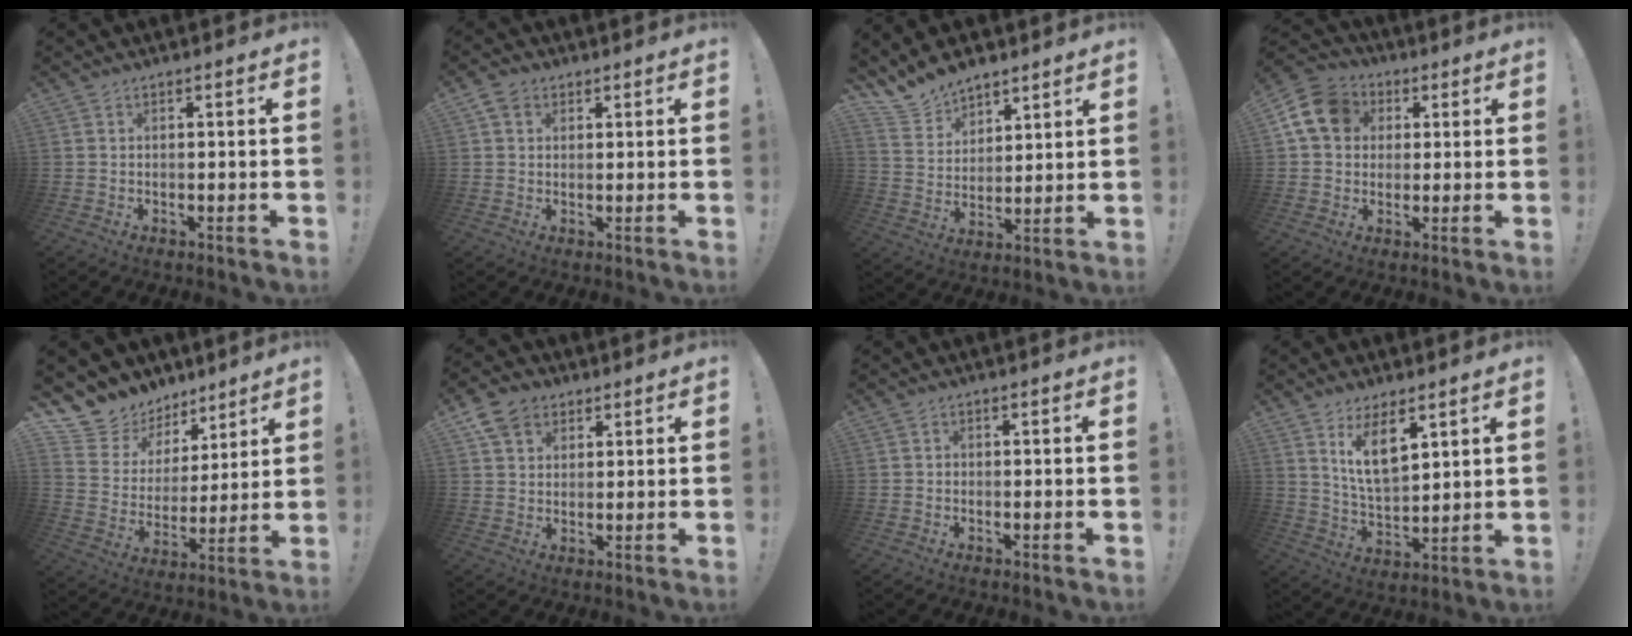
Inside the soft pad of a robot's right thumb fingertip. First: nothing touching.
{"total": 4.2, "force": [1.9, 3.3, 1.7], "torque": [-0.023, 0.000, 0.037]}
{"total": 10.5, "force": [9.3, 4.8, 1.0], "torque": [-0.034, -0.075, 0.183]}
{"total": 13.4, "force": [3.5, 10.9, 6.9], "torque": [-0.107, -0.001, 0.074]}
{"total": 10.3, "force": [7.7, 6.9, 0.6], "torque": [-0.020, -0.073, 0.151]}
{"total": 8.1, "force": [4.4, 6.2, 3.0], "torque": [-0.043, -0.014, 0.088]}
{"total": 0.9, "force": [-0.5, 0.6, 0.2], "torque": [-0.006, 0.004, -0.010]}
{"total": 10.8, "force": [6.4, 4.9, 7.3], "torque": [-0.125, -0.032, 0.121]}